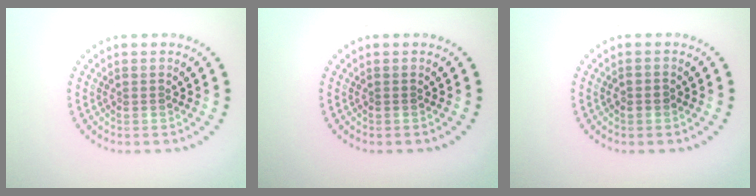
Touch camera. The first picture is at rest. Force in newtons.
{"total": 0.0}
{"total": 1.0, "press": 0.9, "slide": 0.3}